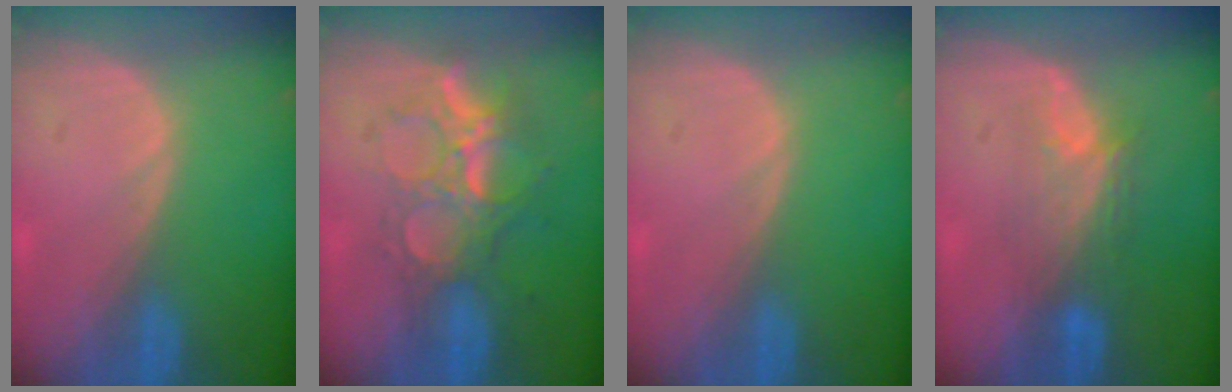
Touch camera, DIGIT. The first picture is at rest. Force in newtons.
{"total": 9.0, "press": 8.0, "slide": 4.0}
{"total": 0.0}
{"total": 5.2, "press": 5.0, "slide": 1.4}